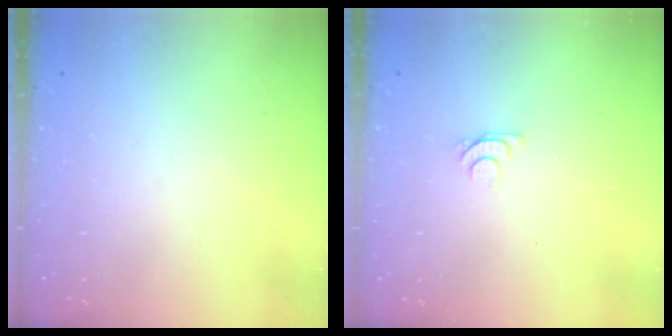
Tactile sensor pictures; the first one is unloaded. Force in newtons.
{"total": 5.1, "press": 5.0, "slide": 0.9}